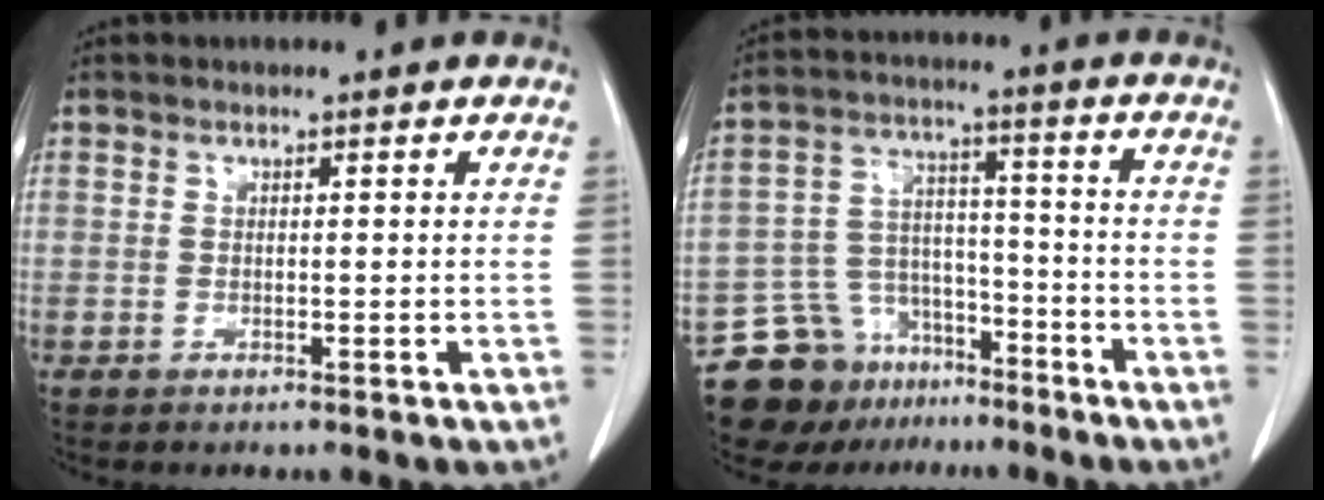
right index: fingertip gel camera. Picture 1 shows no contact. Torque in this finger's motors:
{"motor_torque": [-0.28, -0.54, -0.54, -0.15]}